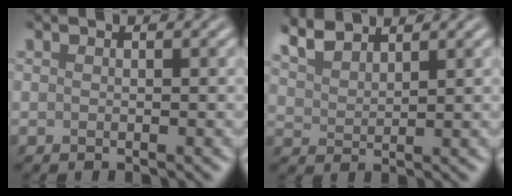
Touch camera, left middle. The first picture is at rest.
{"total": 4.2, "force": [3.6, 1.3, 1.7], "torque": [-0.046, 0.007, 0.066]}